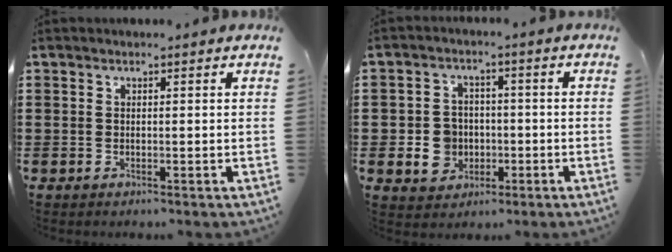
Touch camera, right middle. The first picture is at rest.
{"total": 5.5, "force": [-1.1, 5.0, 1.9], "torque": [-0.046, 0.010, -0.024]}